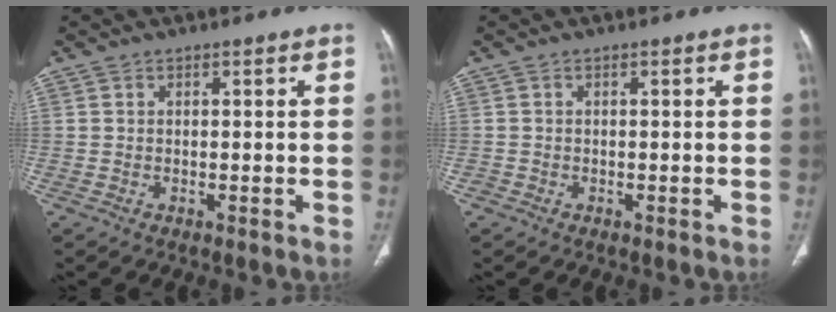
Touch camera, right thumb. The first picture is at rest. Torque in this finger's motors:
{"motor_torque": [-0.35, -0.48, -0.45, 0.17, -0.09]}